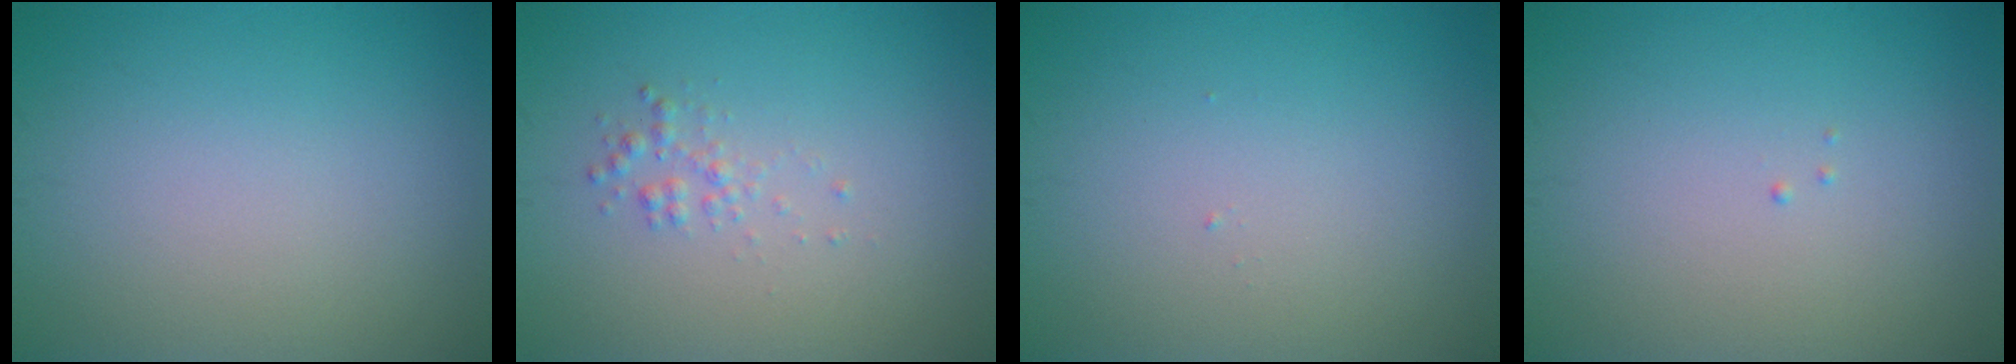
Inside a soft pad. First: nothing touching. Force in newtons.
{"total": 1.2, "press": 1.2, "slide": 0.0}
{"total": 0.0}
{"total": 0.0}